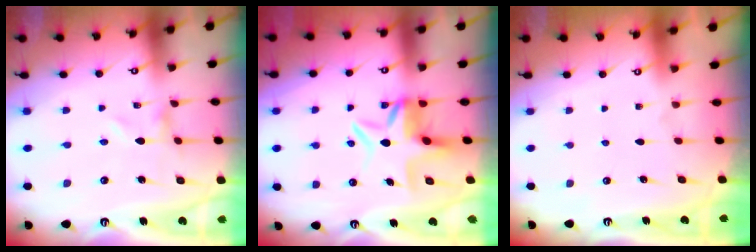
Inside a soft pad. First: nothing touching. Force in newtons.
{"total": 7.4, "press": 7.3, "slide": 0.8}
{"total": 1.6, "press": 1.6, "slide": 0.2}